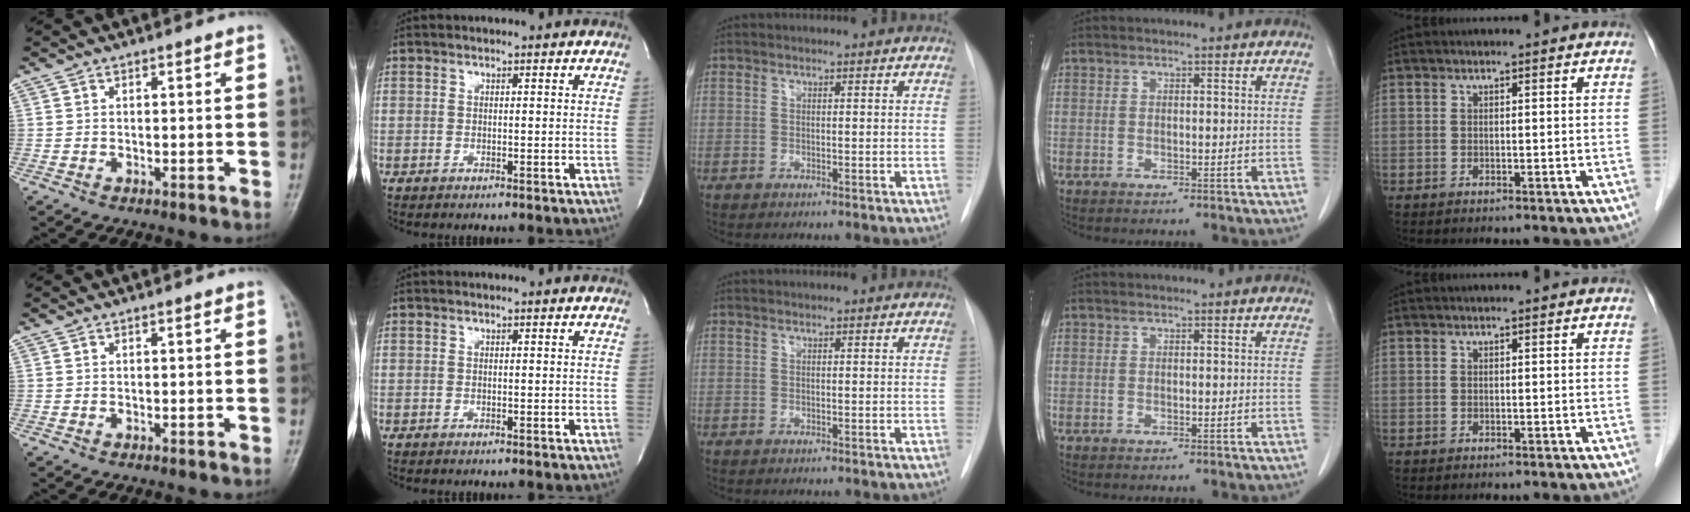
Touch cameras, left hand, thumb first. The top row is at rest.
{}